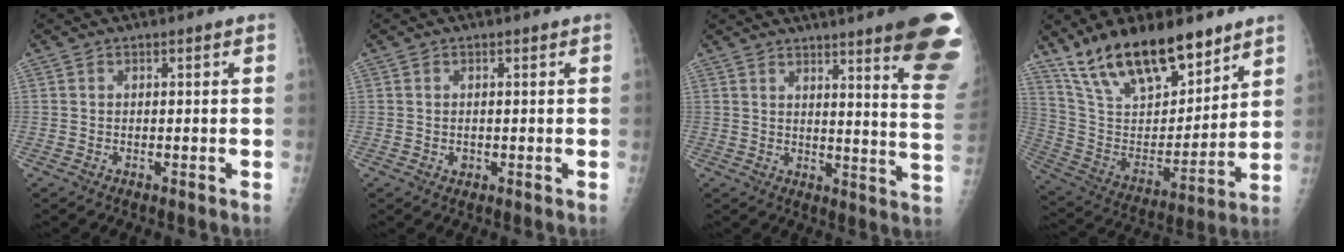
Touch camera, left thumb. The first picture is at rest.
{"total": 1.0, "force": [0.0, 0.9, 0.4], "torque": [-0.004, 0.000, 0.002]}
{"total": 19.4, "force": [13.1, 1.5, 14.2], "torque": [-0.153, -0.081, 0.150]}
{"total": 21.7, "force": [15.7, 8.5, 12.3], "torque": [-0.174, -0.066, 0.286]}